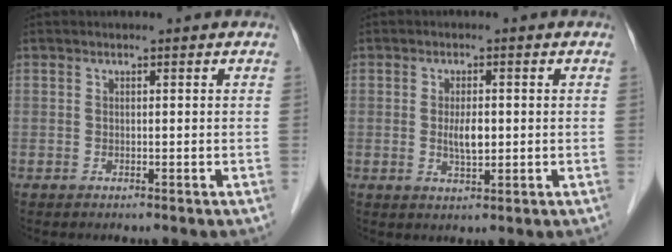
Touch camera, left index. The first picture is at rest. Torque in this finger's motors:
{"motor_torque": [0.58, 0.45, 0.14, 0.03]}